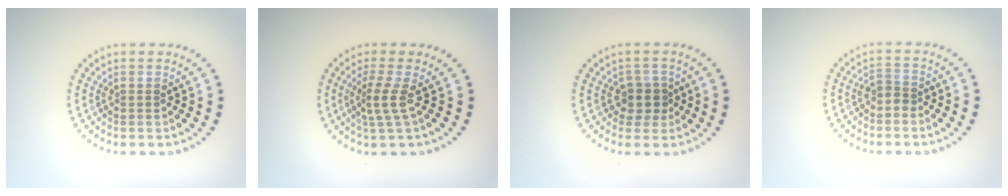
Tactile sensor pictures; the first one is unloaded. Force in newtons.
{"total": 2.2, "press": 1.5, "slide": 1.7}
{"total": 2.2, "press": 1.9, "slide": 1.1}
{"total": 1.5, "press": 1.1, "slide": 1.0}